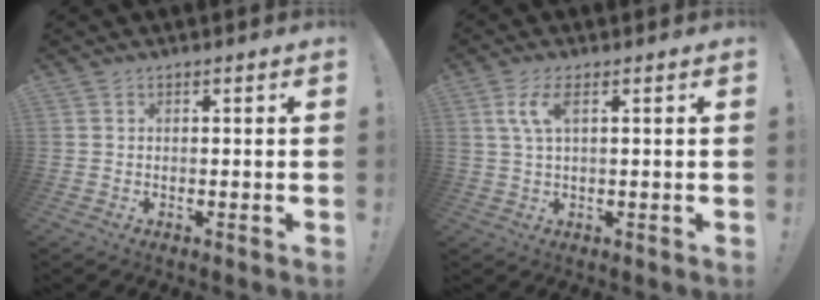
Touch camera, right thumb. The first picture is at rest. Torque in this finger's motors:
{"motor_torque": [0.50, 0.51, 0.42, 0.05, 0.72]}